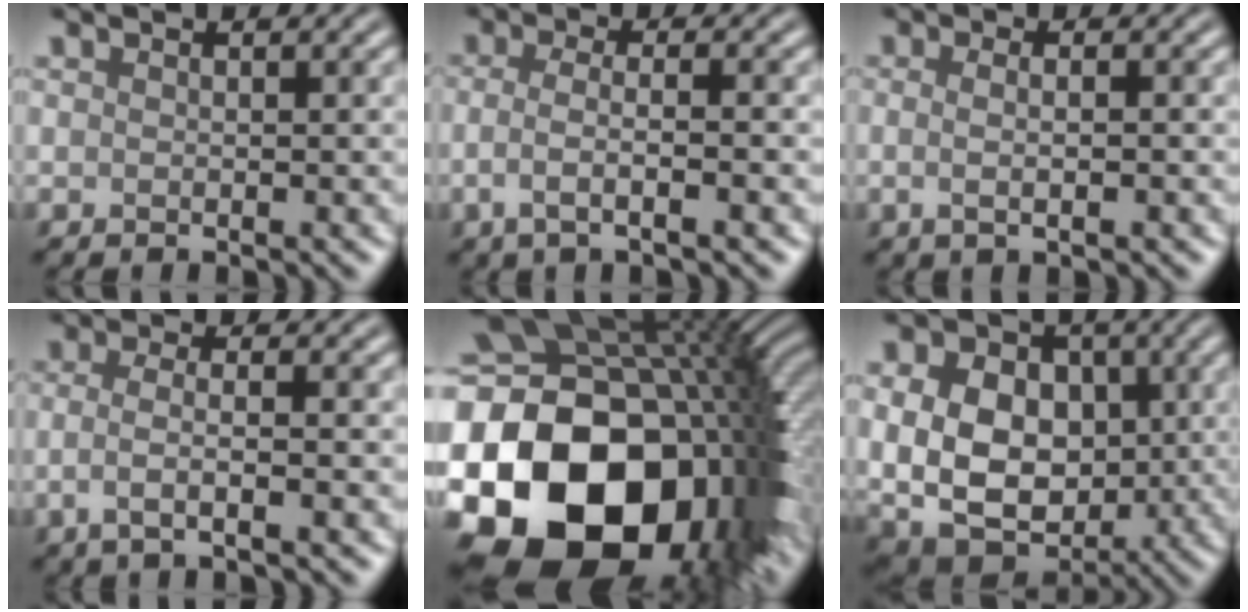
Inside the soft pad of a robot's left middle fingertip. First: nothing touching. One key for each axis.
{"total": 3.6, "fx": -0.9, "fy": 1.2, "fz": 3.3, "tx": -0.058, "ty": -0.005, "tz": -0.023}
{"total": 2.8, "fx": 0.1, "fy": 1.2, "fz": 2.5, "tx": -0.025, "ty": -0.003, "tz": -0.012}
{"total": 3.4, "fx": -0.6, "fy": 1.2, "fz": 3.1, "tx": -0.054, "ty": -0.007, "tz": -0.018}
{"total": 23.3, "fx": -5.3, "fy": 17.8, "fz": 14.0, "tx": -0.261, "ty": -0.062, "tz": -0.106}
{"total": 14.4, "fx": 1.3, "fy": 11.1, "fz": 9.1, "tx": -0.160, "ty": 0.020, "tz": 0.019}